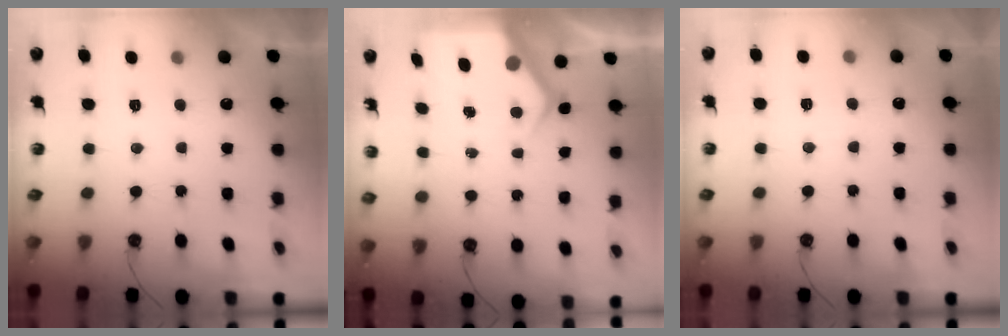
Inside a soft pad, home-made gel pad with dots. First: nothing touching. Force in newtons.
{"total": 5.6, "press": 5.5, "slide": 0.5}
{"total": 3.9, "press": 3.8, "slide": 0.5}